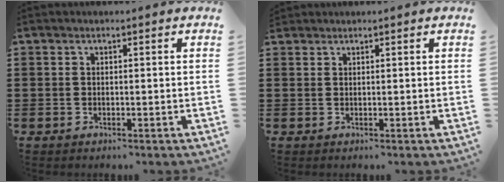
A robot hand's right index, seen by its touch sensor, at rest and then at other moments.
{"total": 0.8, "force": [0.7, 0.2, -0.1], "torque": [0.002, 0.001, 0.015]}